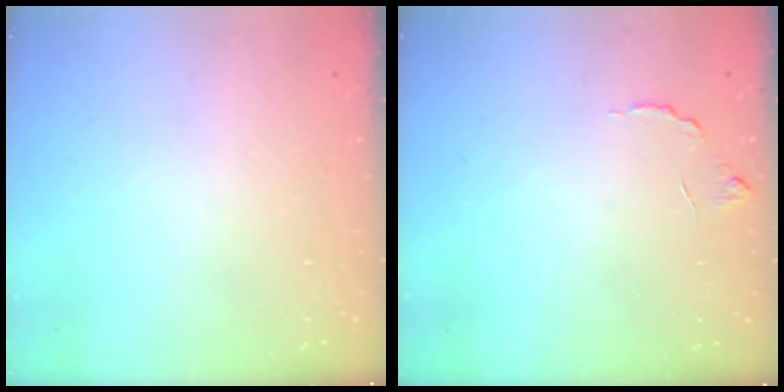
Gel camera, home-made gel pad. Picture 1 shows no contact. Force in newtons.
{"total": 6.0, "press": 6.0, "slide": 0.4}